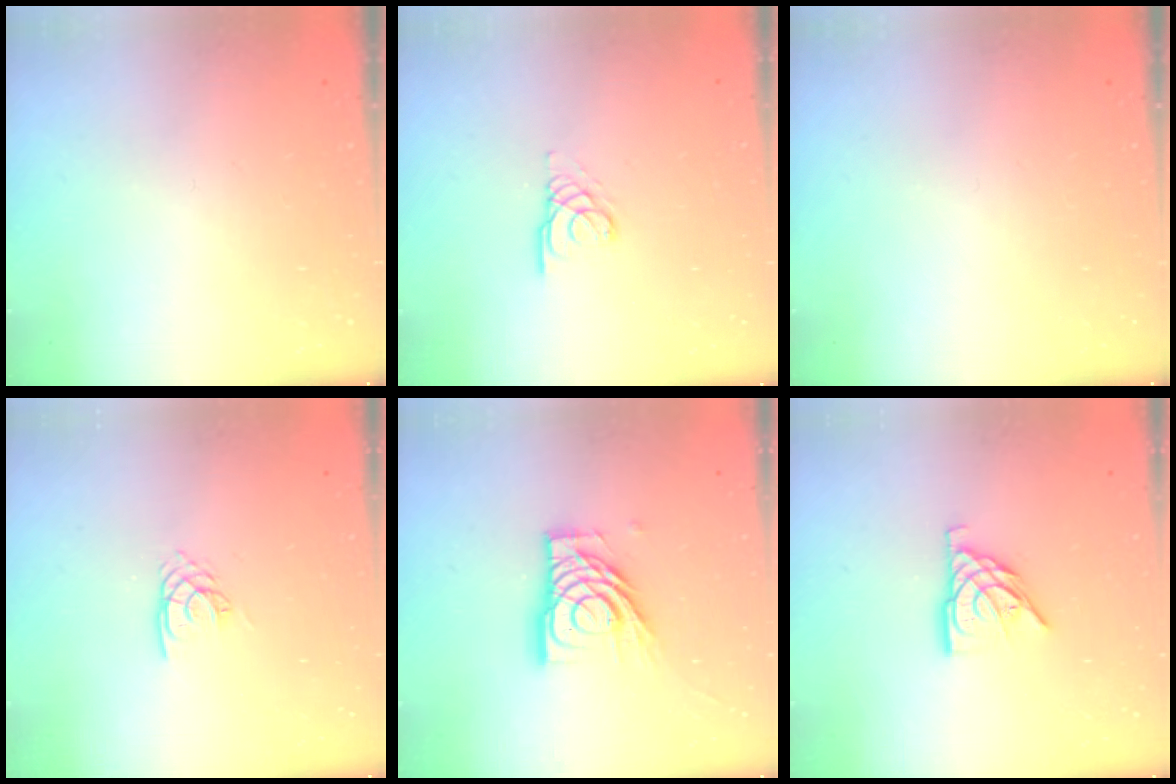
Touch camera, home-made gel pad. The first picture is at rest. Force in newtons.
{"total": 3.0, "press": 3.0, "slide": 0.1}
{"total": 0.0}
{"total": 2.7, "press": 2.7, "slide": 0.1}
{"total": 14.2, "press": 14.1, "slide": 1.6}
{"total": 9.5, "press": 9.4, "slide": 1.0}